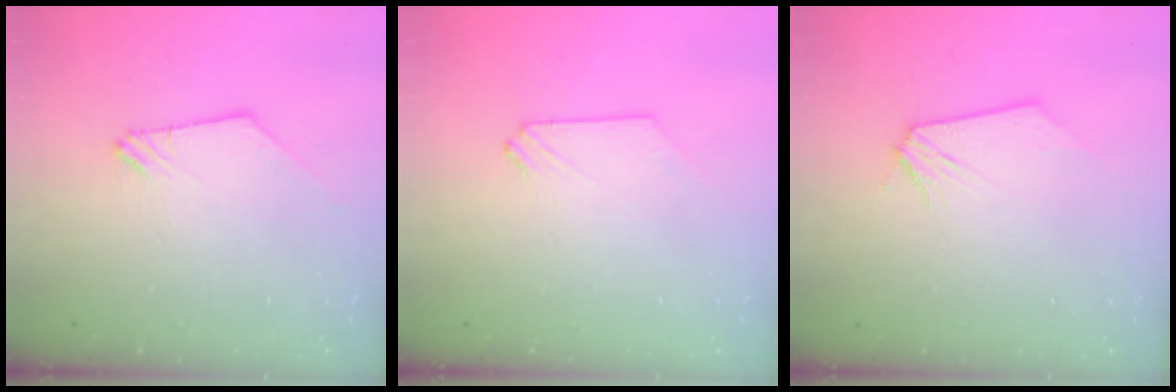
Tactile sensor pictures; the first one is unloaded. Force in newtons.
{"total": 0.0}
{"total": 0.0}